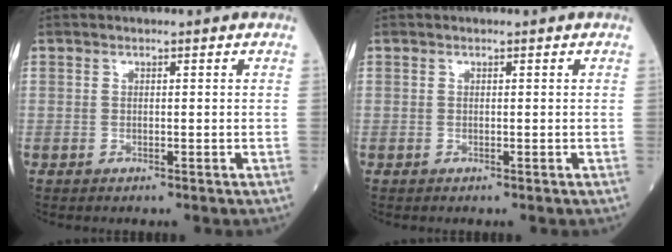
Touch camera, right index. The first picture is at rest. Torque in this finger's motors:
{"motor_torque": [0.01, 0.00, 0.00, 0.00]}